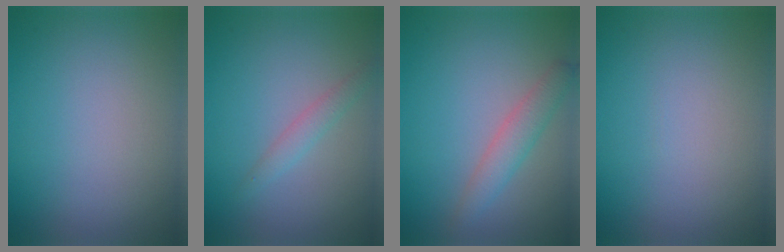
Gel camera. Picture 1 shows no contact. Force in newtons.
{"total": 1.4, "press": 1.4, "slide": 0.0}
{"total": 2.4, "press": 2.4, "slide": 0.2}
{"total": 0.0}